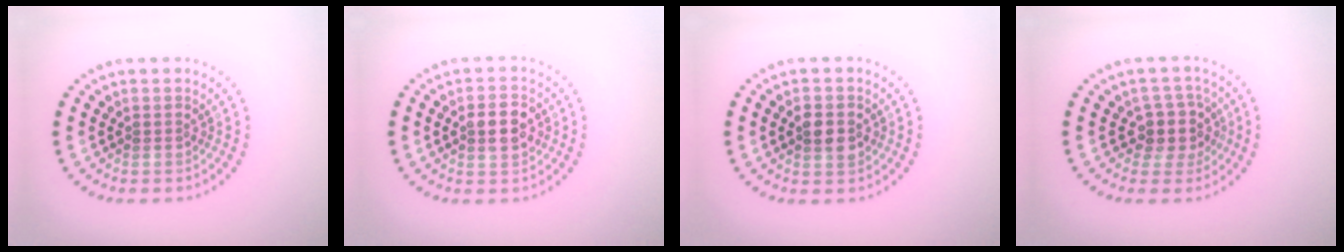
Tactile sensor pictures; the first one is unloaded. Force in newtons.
{"total": 3.5, "press": 3.5, "slide": 0.2}
{"total": 2.5, "press": 2.5, "slide": 0.1}
{"total": 2.7, "press": 2.2, "slide": 1.6}